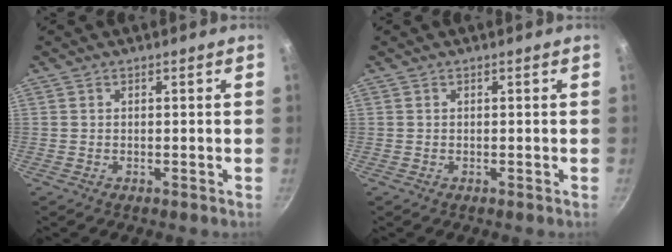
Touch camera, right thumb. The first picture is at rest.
{"total": 0.0}